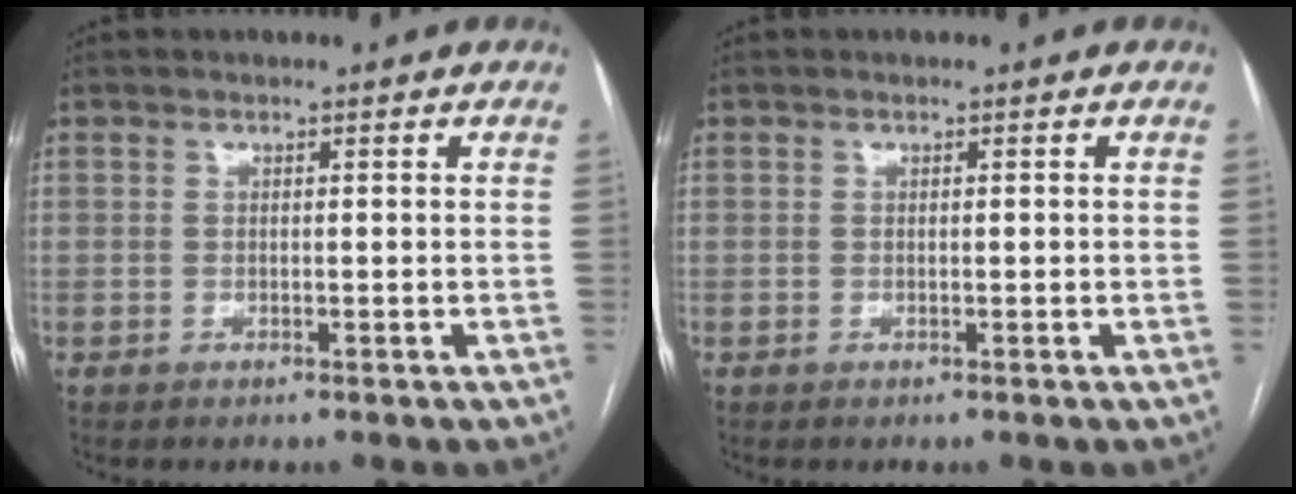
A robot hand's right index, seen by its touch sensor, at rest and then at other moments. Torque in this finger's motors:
{"motor_torque": [0.06, -0.04, 0.00, 0.01]}